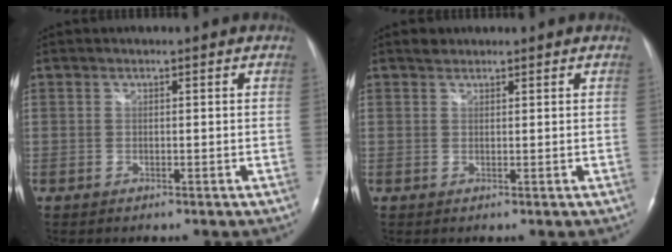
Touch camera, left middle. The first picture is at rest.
{"total": 1.1, "force": [1.0, 0.5, 0.0], "torque": [-0.002, 0.002, 0.017]}